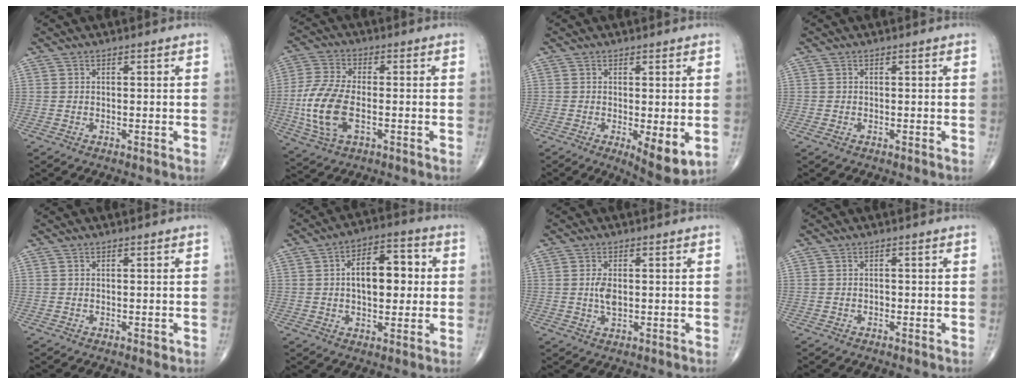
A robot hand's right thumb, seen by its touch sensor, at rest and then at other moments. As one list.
[{"total": 12.3, "force": [-2.3, 6.3, 10.3], "torque": [-0.231, 0.006, -0.044]}, {"total": 6.9, "force": [-1.3, 2.1, 6.4], "torque": [-0.091, -0.022, -0.017]}, {"total": 0.5, "force": [-0.2, 0.3, 0.4], "torque": [-0.012, -0.003, -0.006]}, {"total": 0.7, "force": [-0.1, 0.3, 0.6], "torque": [-0.007, -0.002, 0.001]}, {"total": 12.1, "force": [1.3, 6.7, 10.1], "torque": [-0.126, 0.019, 0.017]}, {"total": 2.1, "force": [0.2, 1.0, 1.8], "torque": [-0.036, -0.002, 0.005]}, {"total": 0.5, "force": [-0.2, 0.4, 0.3], "torque": [-0.003, 0.002, -0.006]}]